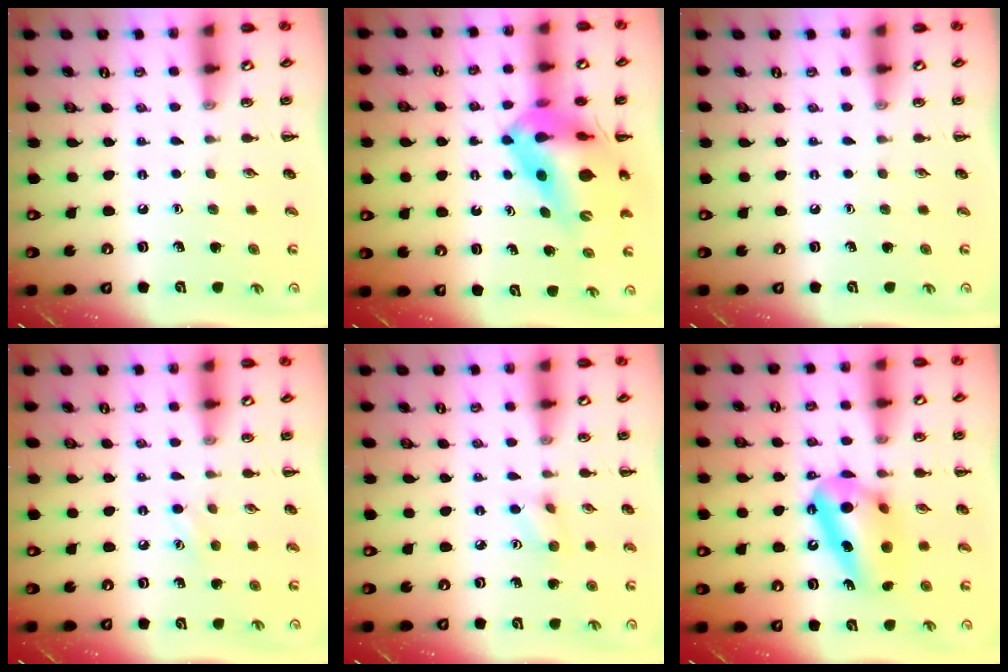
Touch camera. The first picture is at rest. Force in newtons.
{"total": 15.5, "press": 14.8, "slide": 4.6}
{"total": 0.0}
{"total": 2.4, "press": 2.3, "slide": 0.8}
{"total": 3.5, "press": 3.4, "slide": 0.7}
{"total": 12.1, "press": 12.0, "slide": 1.6}